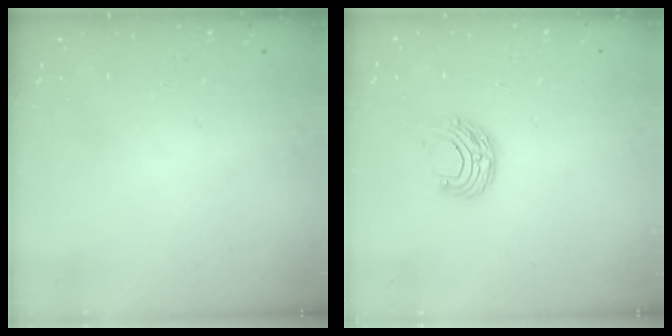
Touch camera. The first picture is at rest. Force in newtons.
{"total": 7.6, "press": 7.5, "slide": 0.6}